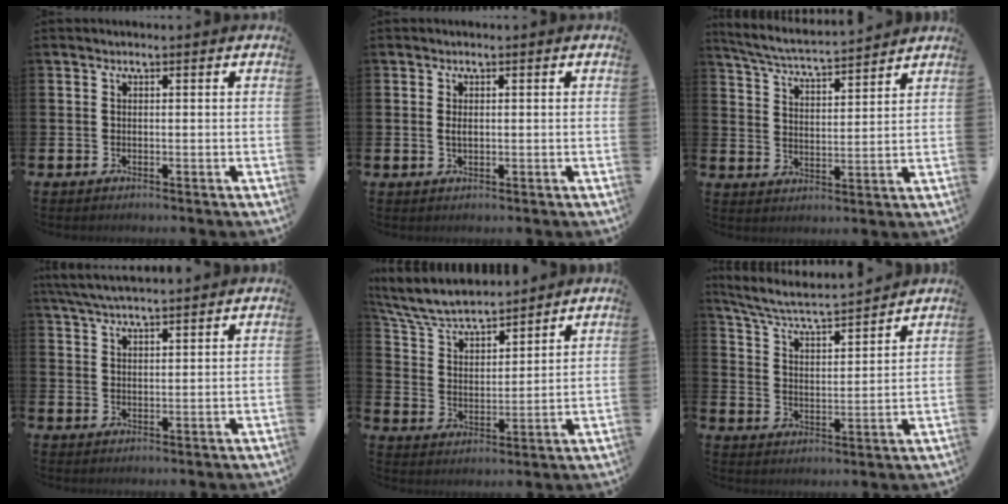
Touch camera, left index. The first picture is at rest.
{"total": 0.9, "force": [0.1, 0.5, 0.8], "torque": [-0.006, 0.001, -0.001]}
{"total": 5.2, "force": [5.1, 0.1, 1.1], "torque": [-0.046, -0.036, 0.088]}
{"total": 4.7, "force": [4.4, 0.4, 1.5], "torque": [-0.039, -0.015, 0.080]}
{"total": 7.3, "force": [6.9, 1.4, 2.0], "torque": [-0.074, -0.043, 0.121]}
{"total": 5.6, "force": [5.3, 0.3, 1.7], "torque": [-0.063, -0.041, 0.087]}